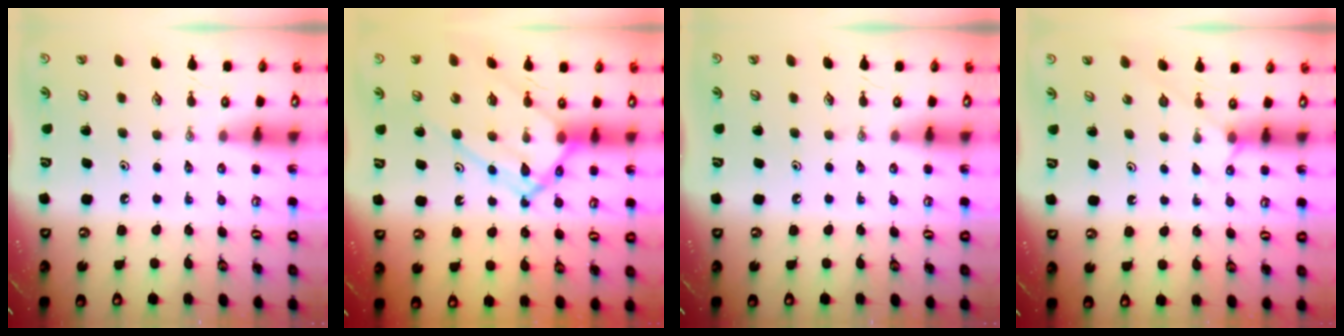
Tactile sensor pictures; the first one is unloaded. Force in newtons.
{"total": 14.4, "press": 14.4, "slide": 1.4}
{"total": 0.0}
{"total": 4.5, "press": 4.5, "slide": 0.6}